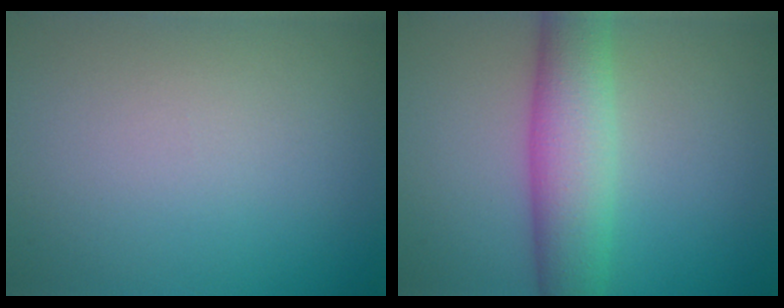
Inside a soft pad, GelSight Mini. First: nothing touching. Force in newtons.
{"total": 6.7, "press": 6.7, "slide": 0.3}